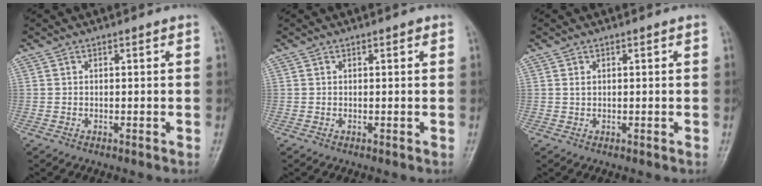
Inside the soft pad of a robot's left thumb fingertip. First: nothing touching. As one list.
[{"total": 0.6, "force": [0.3, 0.3, 0.5], "torque": [-0.005, 0.000, 0.002]}, {"total": 0.7, "force": [0.3, 0.4, 0.5], "torque": [-0.009, 0.004, 0.006]}]